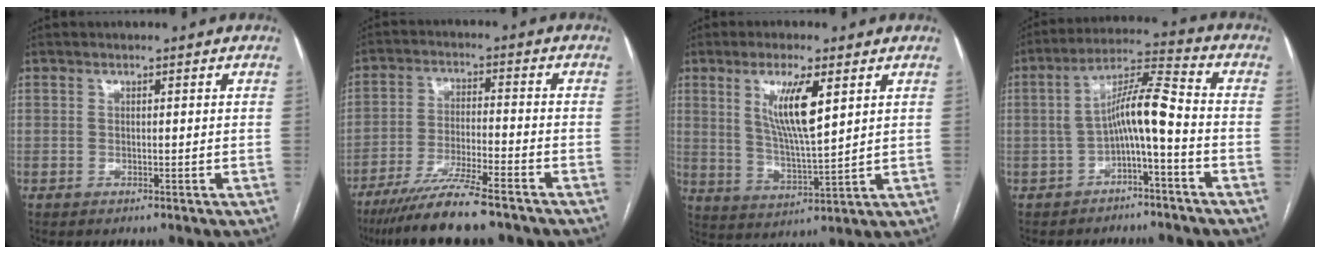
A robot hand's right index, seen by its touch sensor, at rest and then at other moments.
{"total": 10.5, "force": [-8.4, 0.2, 6.3], "torque": [-0.104, -0.030, -0.142]}
{"total": 9.3, "force": [3.7, 1.3, 8.5], "torque": [-0.160, -0.006, 0.073]}
{"total": 7.8, "force": [-2.2, 0.8, 7.5], "torque": [-0.131, 0.036, -0.038]}